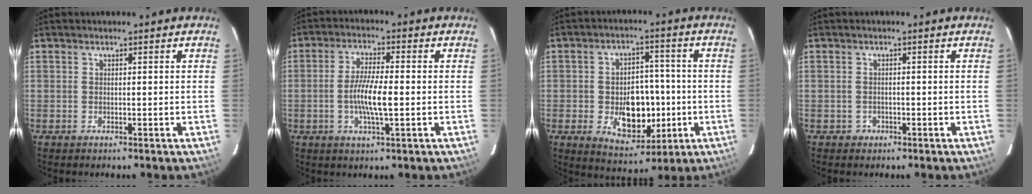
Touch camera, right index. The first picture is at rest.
{"total": 7.2, "force": [-1.3, 1.2, 7.0], "torque": [-0.135, -0.002, -0.025]}
{"total": 11.3, "force": [-2.4, 7.7, 7.9], "torque": [-0.142, 0.006, -0.013]}
{"total": 1.4, "force": [-0.7, 1.2, 0.1], "torque": [0.000, 0.003, -0.006]}